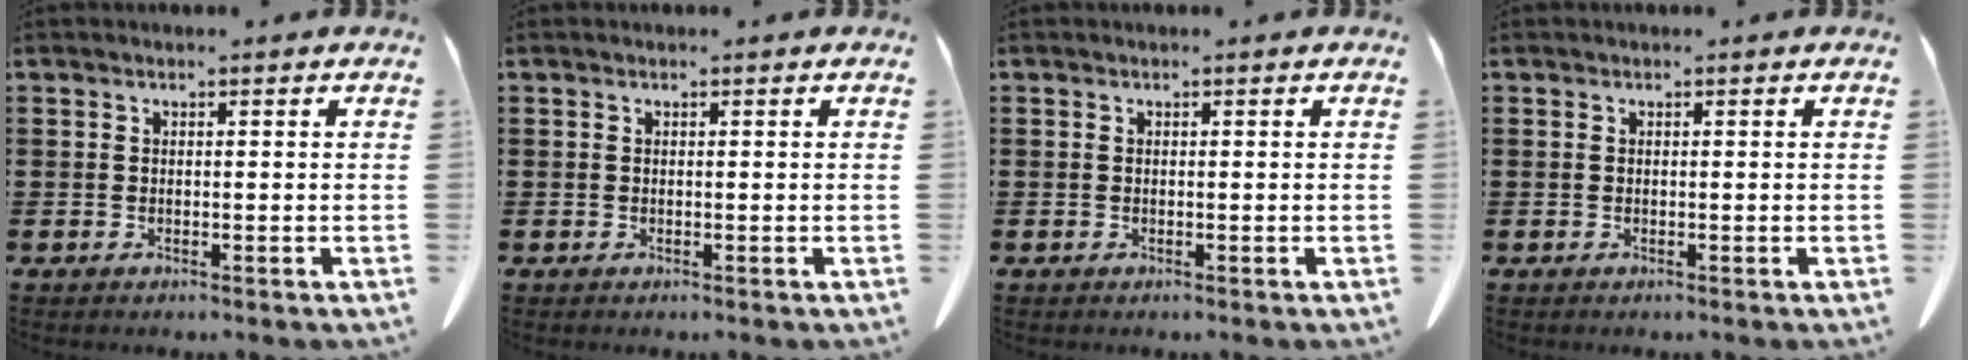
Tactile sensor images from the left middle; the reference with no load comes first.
{"total": 0.0}
{"total": 0.0}
{"total": 0.0}